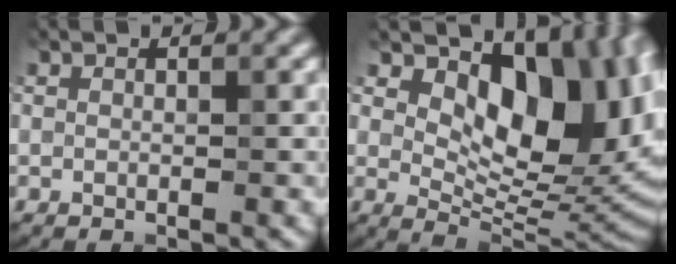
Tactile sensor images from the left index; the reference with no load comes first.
{"total": 14.6, "force": [5.7, 7.9, 10.9], "torque": [-0.122, 0.006, 0.093]}